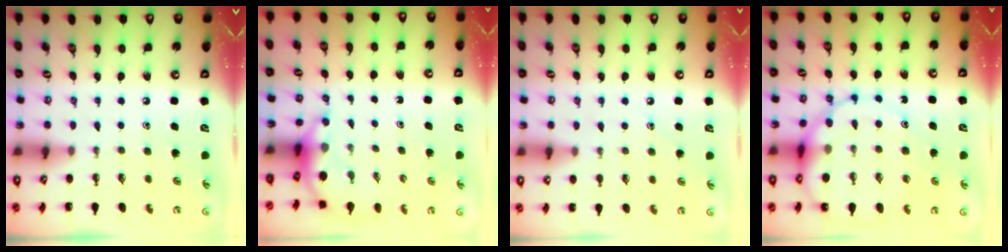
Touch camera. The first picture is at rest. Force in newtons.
{"total": 4.2, "press": 4.1, "slide": 1.1}
{"total": 6.1, "press": 5.8, "slide": 1.8}
{"total": 15.0, "press": 14.5, "slide": 3.7}